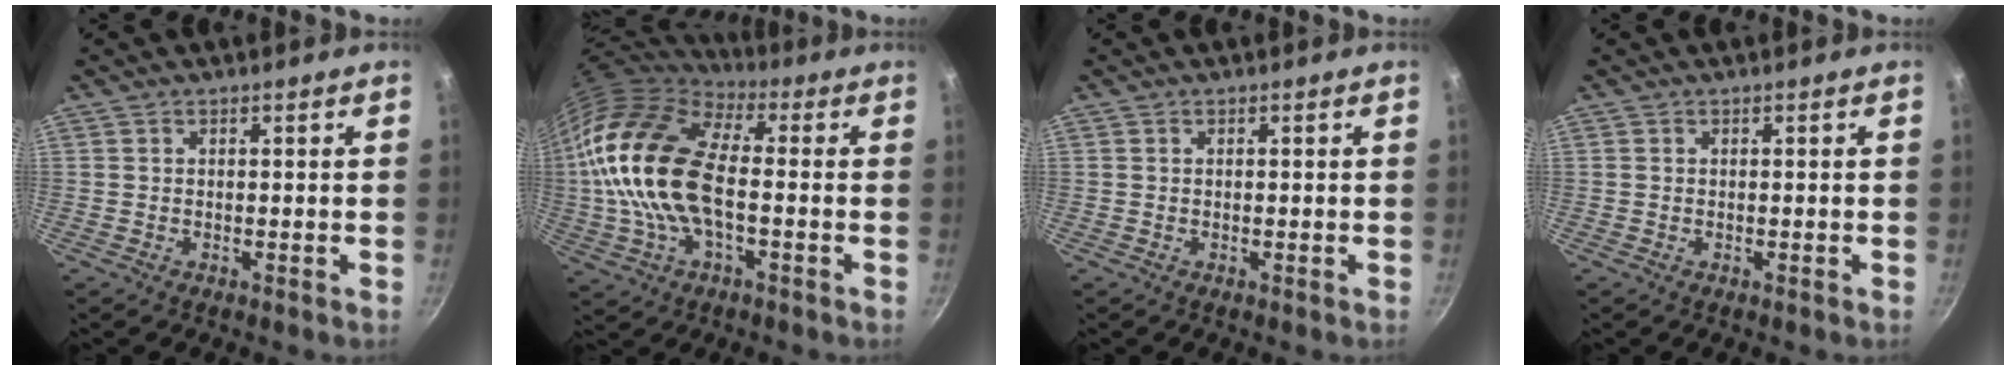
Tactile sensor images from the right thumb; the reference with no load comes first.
{"total": 20.4, "force": [-0.5, 10.9, 17.3], "torque": [-0.322, 0.025, -0.020]}
{"total": 0.0}
{"total": 0.0}